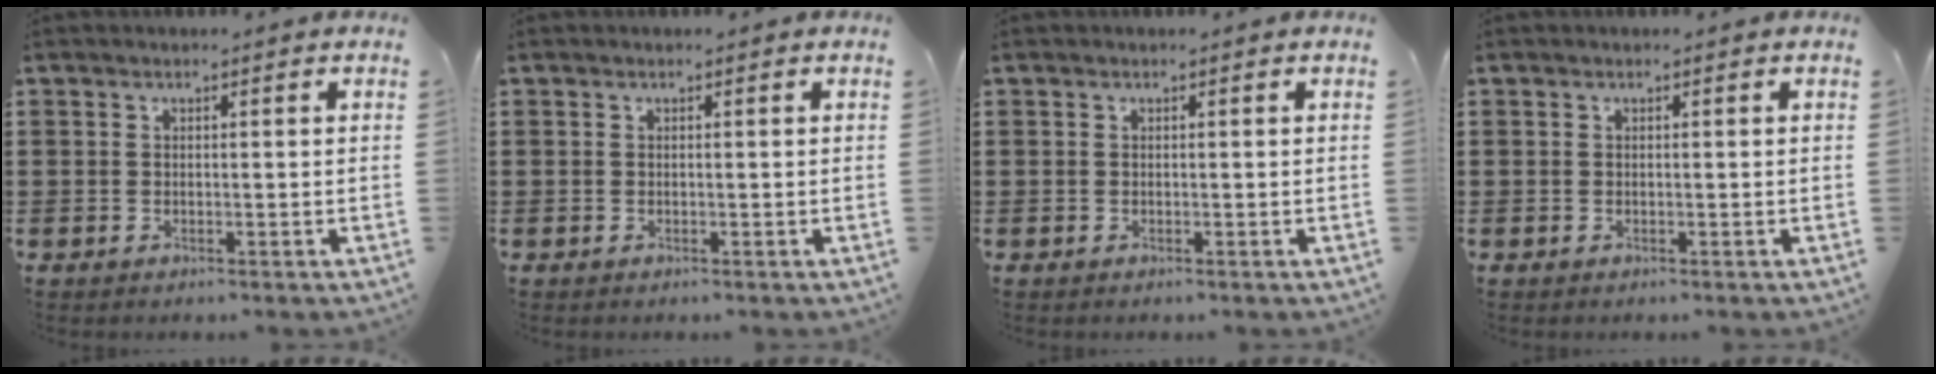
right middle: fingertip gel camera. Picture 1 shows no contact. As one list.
[{"total": 0.0}, {"total": 0.0}, {"total": 0.0}]